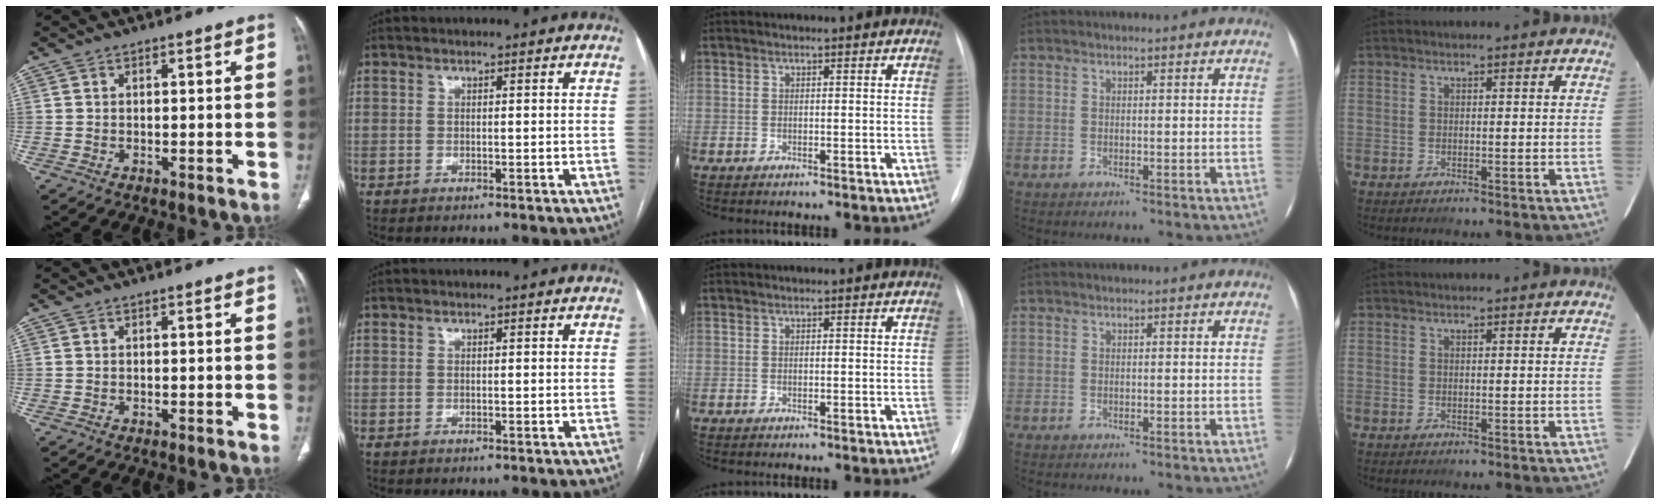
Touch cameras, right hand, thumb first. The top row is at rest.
{}